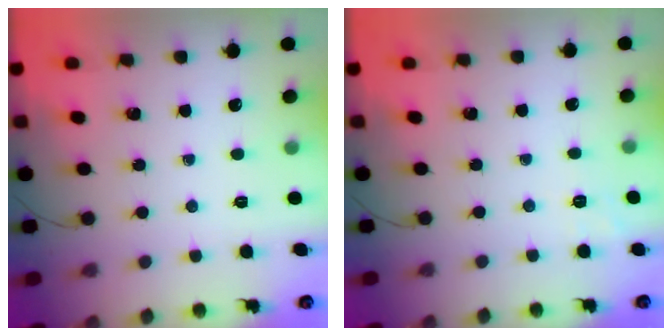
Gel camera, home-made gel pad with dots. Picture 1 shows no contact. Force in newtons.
{"total": 1.9, "press": 1.1, "slide": 1.6}